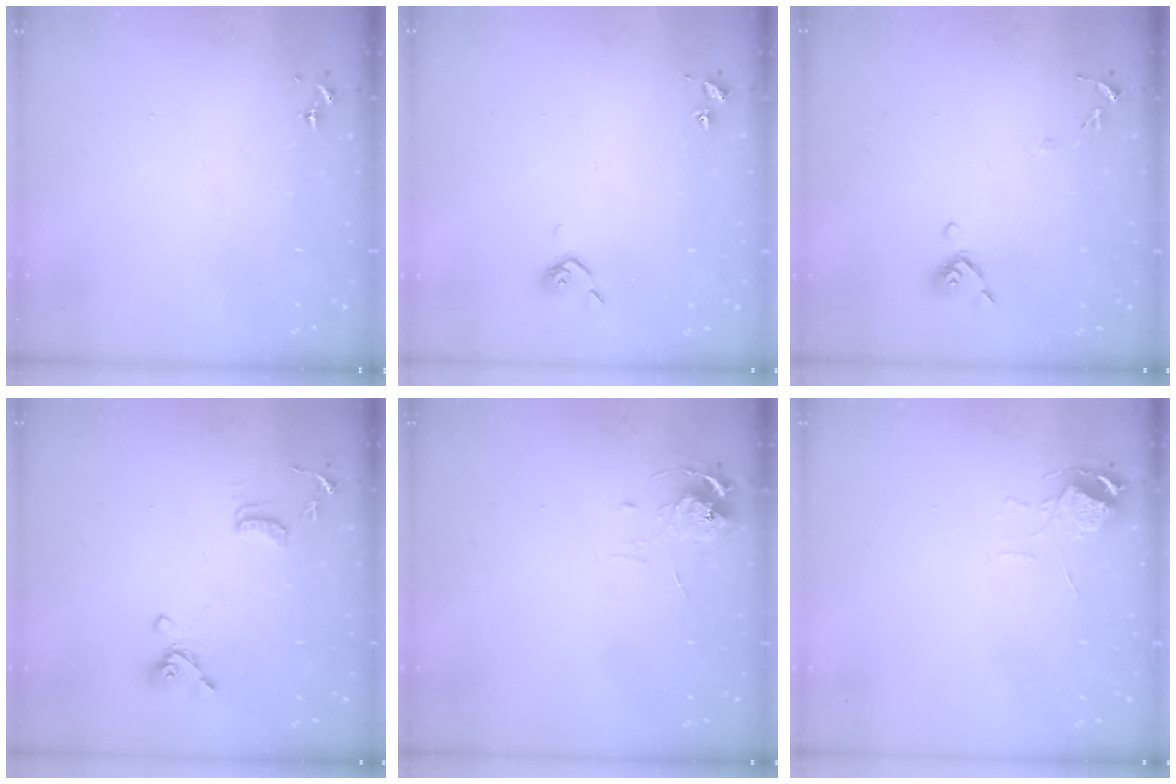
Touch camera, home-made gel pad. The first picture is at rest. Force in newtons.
{"total": 4.7, "press": 4.6, "slide": 1.2}
{"total": 7.7, "press": 7.6, "slide": 1.4}
{"total": 12.0, "press": 11.8, "slide": 2.0}
{"total": 5.9, "press": 5.9, "slide": 0.5}
{"total": 5.4, "press": 5.4, "slide": 0.5}